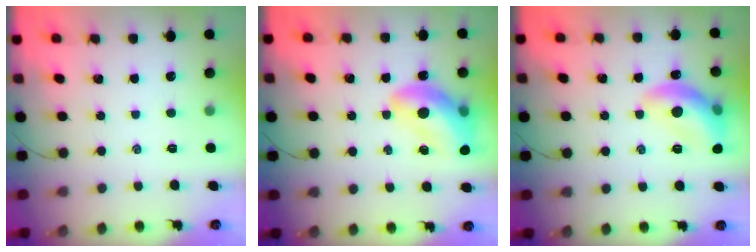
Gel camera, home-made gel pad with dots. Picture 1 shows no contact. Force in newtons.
{"total": 15.5, "press": 14.9, "slide": 4.4}
{"total": 13.2, "press": 13.2, "slide": 1.3}